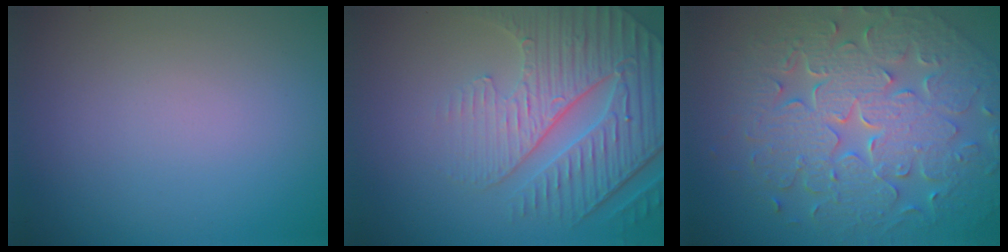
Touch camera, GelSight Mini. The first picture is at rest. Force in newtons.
{"total": 7.4, "press": 5.6, "slide": 4.8}
{"total": 9.8, "press": 7.0, "slide": 6.8}